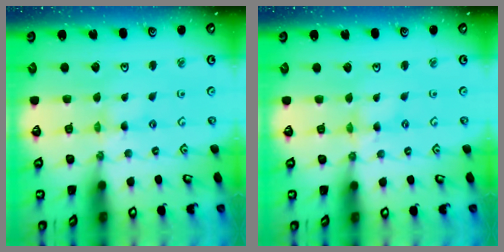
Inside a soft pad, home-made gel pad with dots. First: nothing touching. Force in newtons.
{"total": 1.1, "press": 1.1, "slide": 0.2}